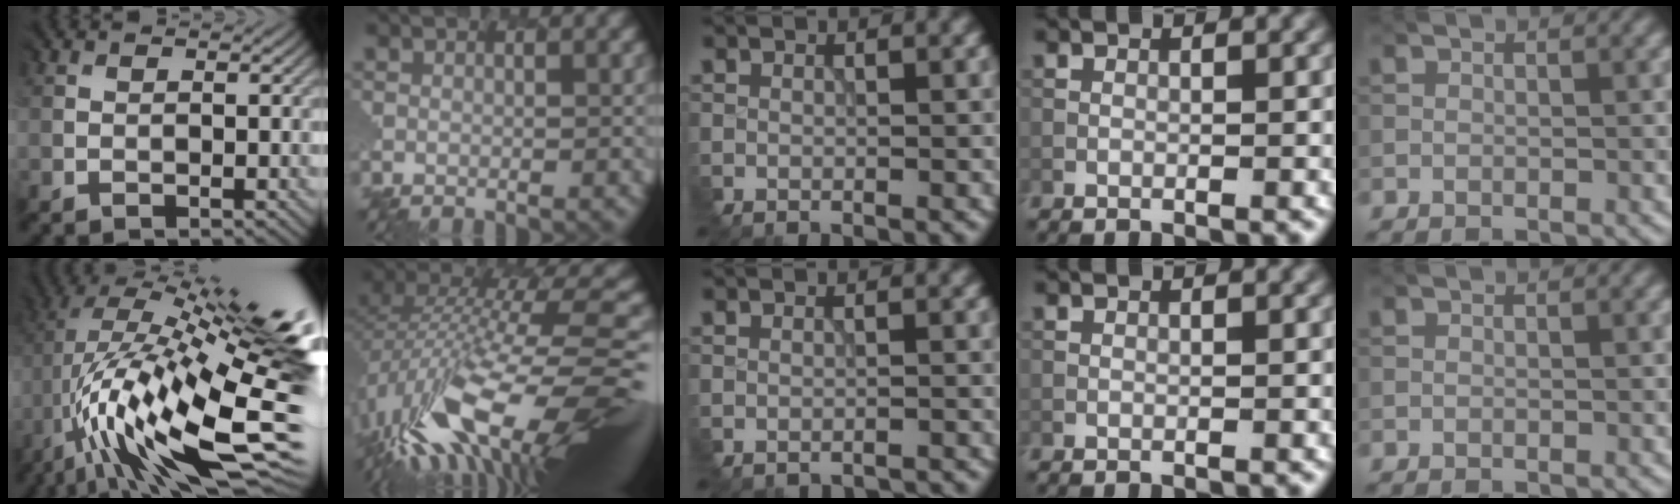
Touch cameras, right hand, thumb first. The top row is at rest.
{"thumb": {"total": 18.3, "force": [-1.3, 6.3, 17.1], "torque": [-0.285, 0.001, -0.012]}, "index": {"total": 13.3, "force": [-6.1, 4.2, 11.0], "torque": [-0.221, 0.022, -0.113]}, "middle": {"total": 2.0, "force": [-1.9, 0.2, 0.5], "torque": [-0.002, -0.002, -0.028]}}